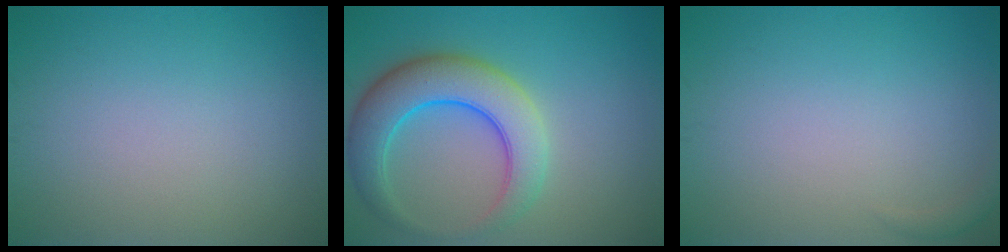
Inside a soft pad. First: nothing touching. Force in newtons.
{"total": 6.9, "press": 6.9, "slide": 0.4}
{"total": 0.7, "press": 0.7, "slide": 0.1}